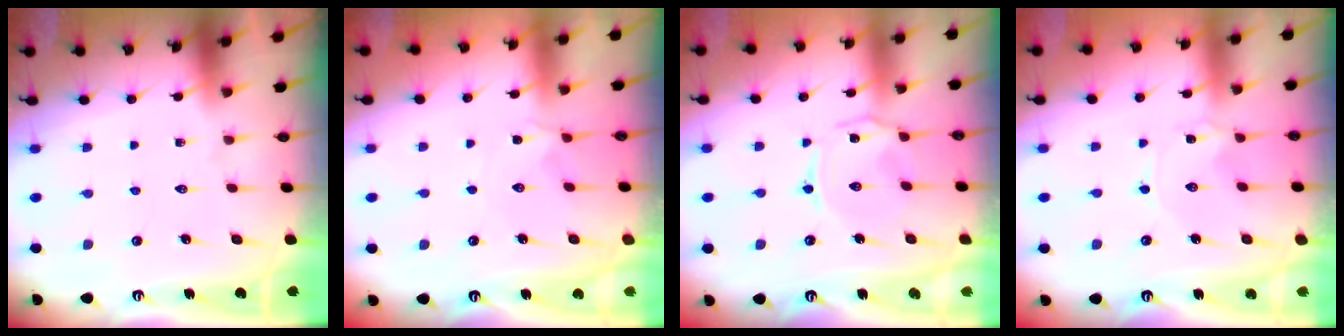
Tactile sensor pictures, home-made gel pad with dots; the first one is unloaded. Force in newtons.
{"total": 2.9, "press": 2.9, "slide": 0.7}
{"total": 1.5, "press": 1.4, "slide": 0.5}
{"total": 0.0}